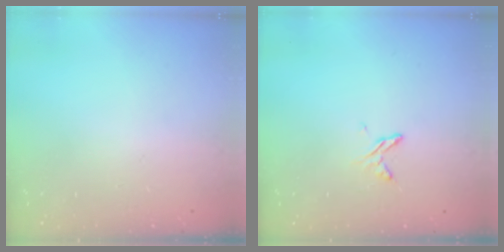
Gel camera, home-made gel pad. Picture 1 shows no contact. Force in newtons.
{"total": 4.0, "press": 4.0, "slide": 0.5}